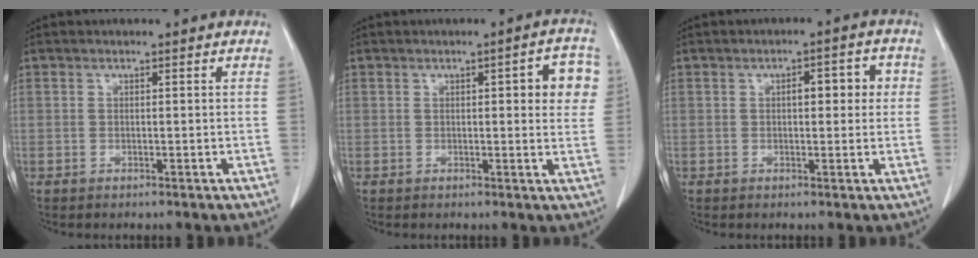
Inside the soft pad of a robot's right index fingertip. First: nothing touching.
{"total": 6.0, "force": [1.4, 1.7, 5.6], "torque": [-0.054, 0.008, 0.009]}
{"total": 4.6, "force": [0.8, 1.8, 4.2], "torque": [-0.055, 0.020, 0.008]}